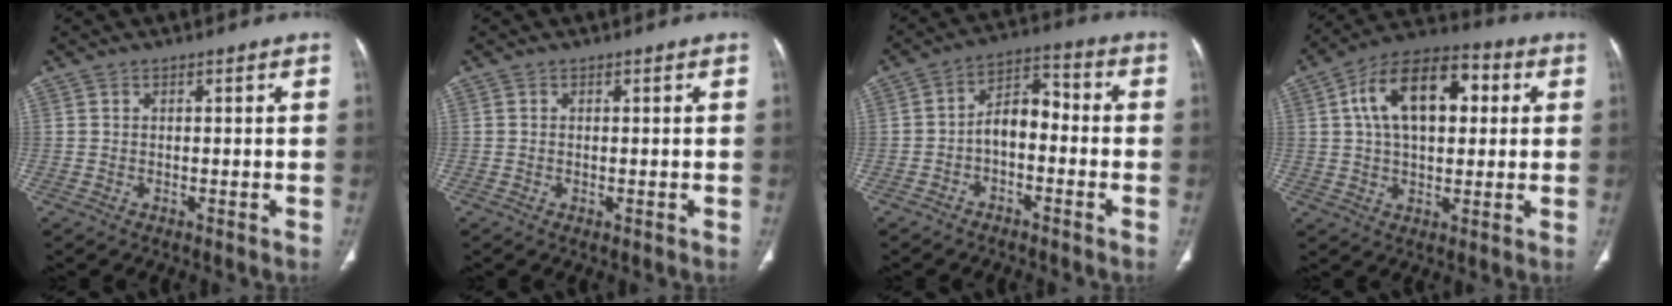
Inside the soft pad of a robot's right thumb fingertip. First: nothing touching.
{"total": 0.5, "force": [-0.1, 0.3, 0.4], "torque": [-0.013, -0.004, -0.001]}
{"total": 7.4, "force": [-1.9, 4.5, 5.6], "torque": [-0.079, 0.043, -0.044]}
{"total": 16.7, "force": [3.9, 9.6, 13.1], "torque": [-0.196, 0.021, 0.058]}